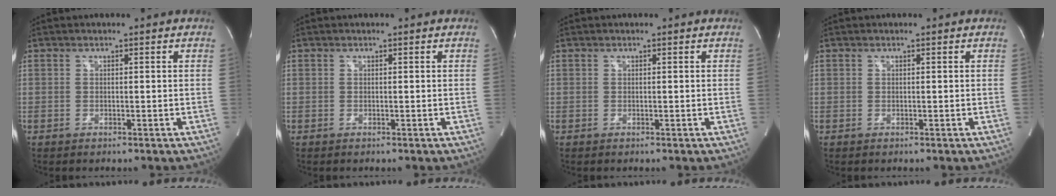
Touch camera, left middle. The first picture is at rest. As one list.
[{"total": 0.0}, {"total": 0.0}, {"total": 0.0}]